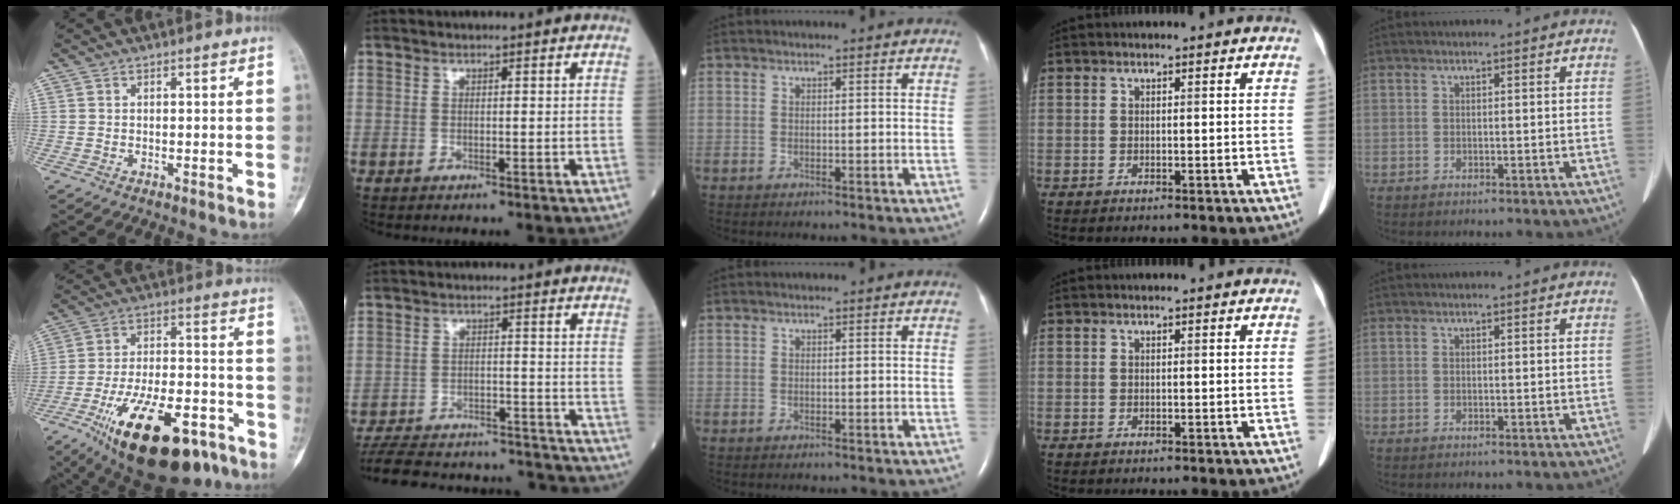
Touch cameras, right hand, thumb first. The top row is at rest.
{"thumb": {"total": 25.0, "force": [-14.3, 10.3, 17.8], "torque": [-0.281, 0.059, -0.225]}, "index": {"total": 23.2, "force": [-21.8, 4.3, 6.8], "torque": [-0.130, -0.007, -0.298]}}